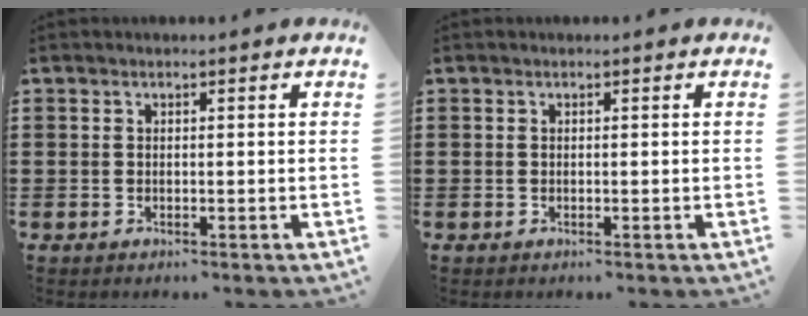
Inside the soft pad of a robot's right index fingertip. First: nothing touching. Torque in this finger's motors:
{"motor_torque": [0.00, 0.00, 0.00, 0.00]}